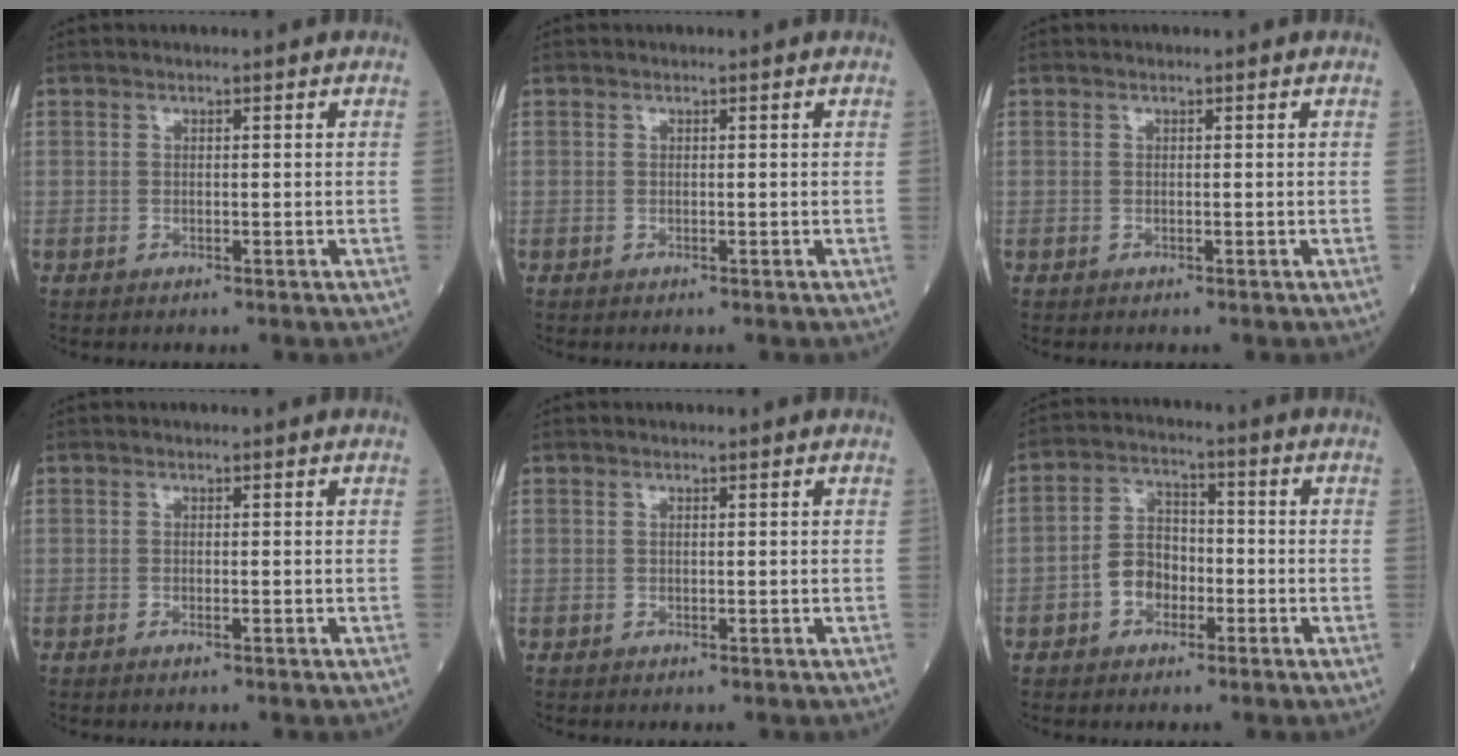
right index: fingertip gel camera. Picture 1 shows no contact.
{"total": 0.0}
{"total": 0.0}
{"total": 0.6, "force": [-0.2, 0.1, 0.5], "torque": [-0.012, -0.002, -0.003]}
{"total": 0.0}
{"total": 6.0, "force": [-2.2, 4.3, 3.6], "torque": [-0.071, 0.021, -0.044]}